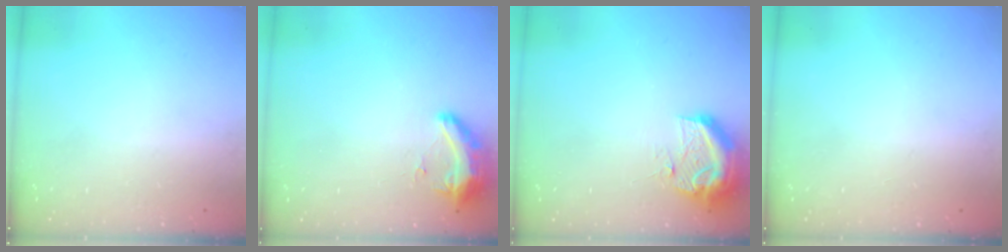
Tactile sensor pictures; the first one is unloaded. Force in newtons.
{"total": 14.6, "press": 10.5, "slide": 10.2}
{"total": 11.7, "press": 11.7, "slide": 1.3}
{"total": 0.0}